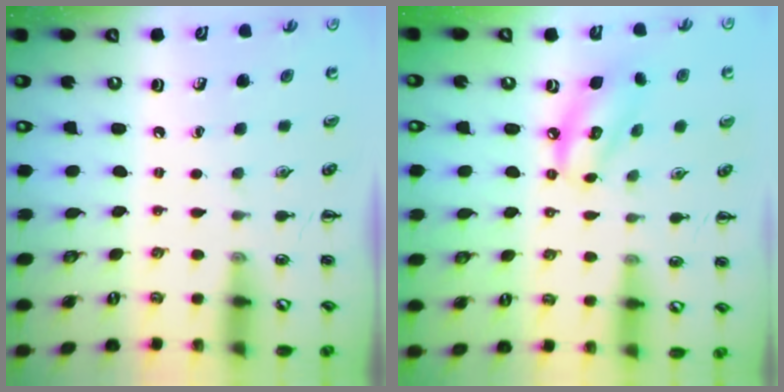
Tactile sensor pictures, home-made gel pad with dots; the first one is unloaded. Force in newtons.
{"total": 8.0, "press": 7.8, "slide": 1.7}